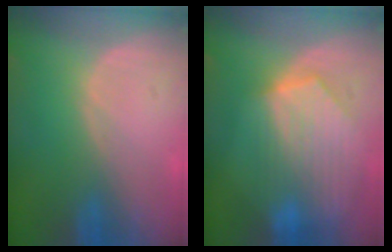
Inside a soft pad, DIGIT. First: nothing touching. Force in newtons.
{"total": 9.4, "press": 8.3, "slide": 4.4}